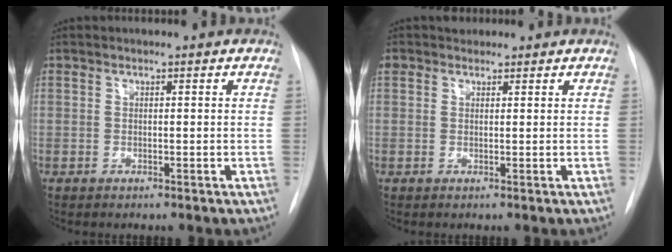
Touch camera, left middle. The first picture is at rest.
{"total": 2.1, "force": [1.5, 1.4, 0.0], "torque": [-0.001, 0.019, 0.026]}